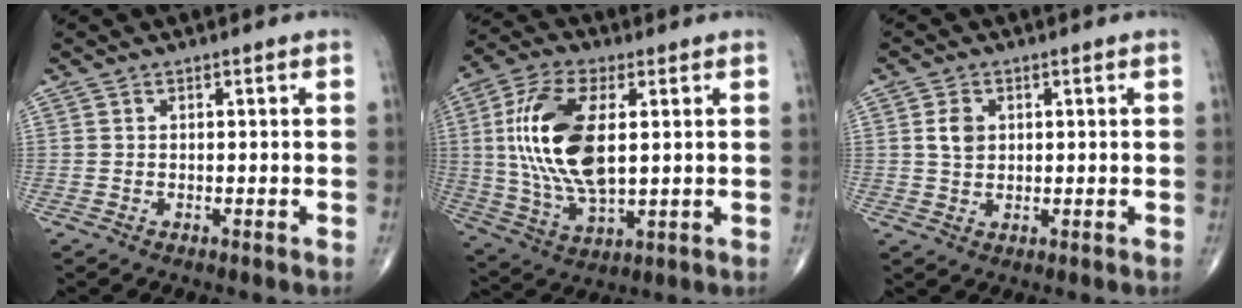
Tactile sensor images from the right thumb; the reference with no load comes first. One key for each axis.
{"total": 17.9, "fx": 2.6, "fy": 8.5, "fz": 15.6, "tx": -0.315, "ty": -0.005, "tz": 0.051}
{"total": 3.6, "fx": 0.8, "fy": 2.6, "fz": 2.3, "tx": -0.033, "ty": -0.002, "tz": 0.017}